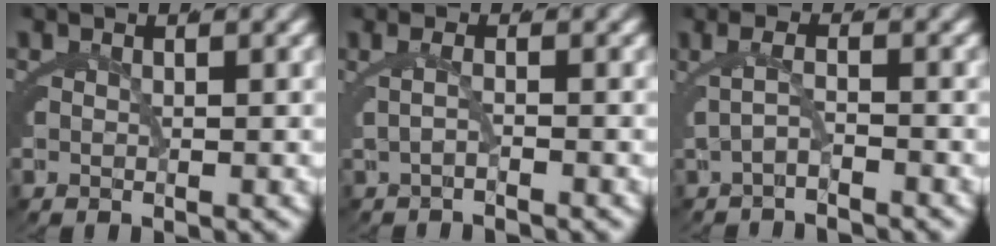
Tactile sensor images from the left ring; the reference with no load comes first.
{"total": 1.4, "force": [-0.9, -0.9, 0.7], "torque": [-0.026, -0.006, -0.009]}
{"total": 1.8, "force": [-1.3, -0.6, 1.1], "torque": [-0.027, -0.007, -0.018]}